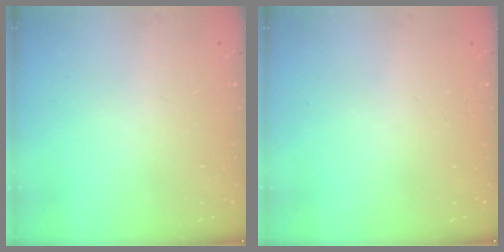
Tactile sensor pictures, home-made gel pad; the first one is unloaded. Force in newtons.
{"total": 0.0}